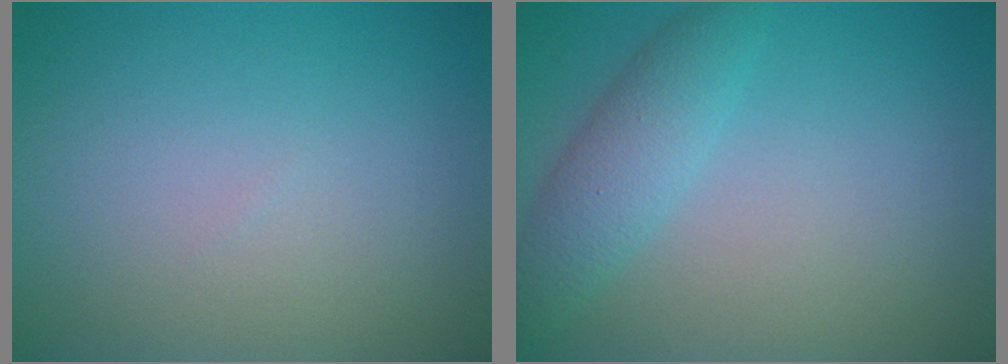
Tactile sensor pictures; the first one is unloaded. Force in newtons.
{"total": 3.0, "press": 3.0, "slide": 0.2}